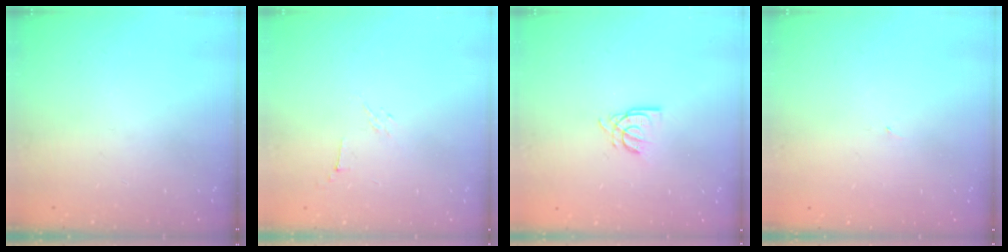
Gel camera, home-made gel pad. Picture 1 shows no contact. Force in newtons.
{"total": 2.9, "press": 2.8, "slide": 0.8}
{"total": 6.7, "press": 6.7, "slide": 0.5}
{"total": 0.8, "press": 0.8, "slide": 0.1}